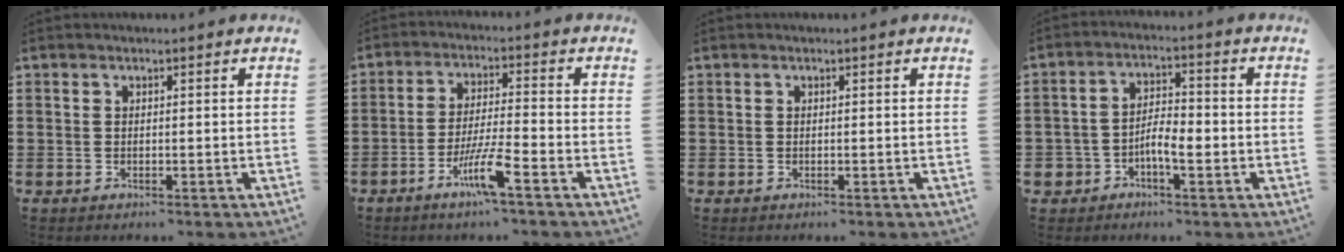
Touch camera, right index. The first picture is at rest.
{"total": 7.1, "force": [-4.2, 0.3, 5.8], "torque": [-0.118, -0.010, -0.080]}
{"total": 0.0}
{"total": 4.8, "force": [-2.2, 2.4, 3.5], "torque": [-0.070, 0.007, -0.044]}